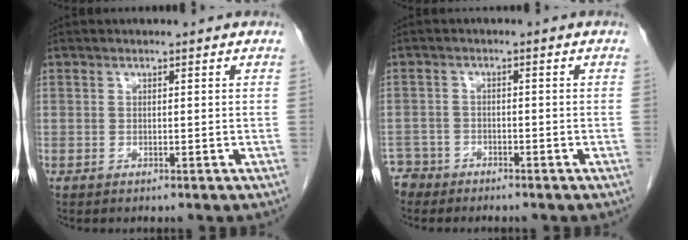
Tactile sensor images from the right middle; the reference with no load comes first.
{"total": 3.5, "force": [-3.0, 1.6, -0.8], "torque": [0.013, 0.001, -0.062]}